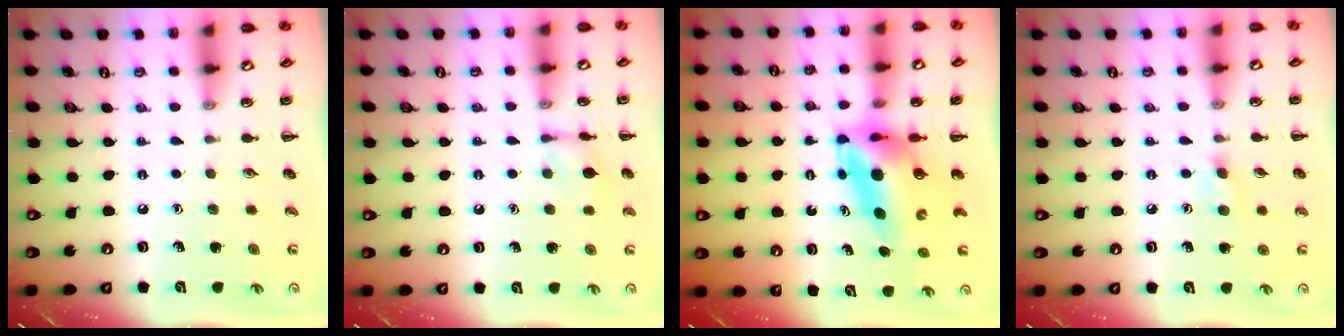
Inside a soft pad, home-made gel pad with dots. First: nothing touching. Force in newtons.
{"total": 6.8, "press": 6.8, "slide": 0.8}
{"total": 8.3, "press": 7.9, "slide": 2.4}
{"total": 5.2, "press": 4.9, "slide": 1.7}